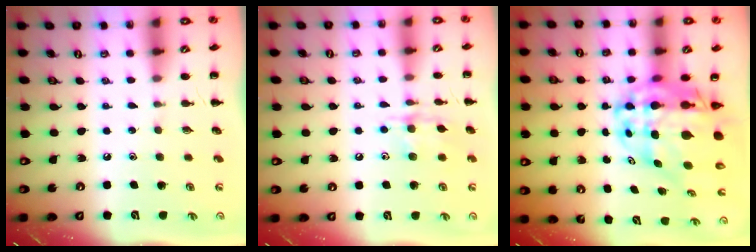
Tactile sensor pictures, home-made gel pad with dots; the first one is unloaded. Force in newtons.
{"total": 9.6, "press": 9.6, "slide": 0.5}
{"total": 15.8, "press": 15.1, "slide": 4.7}